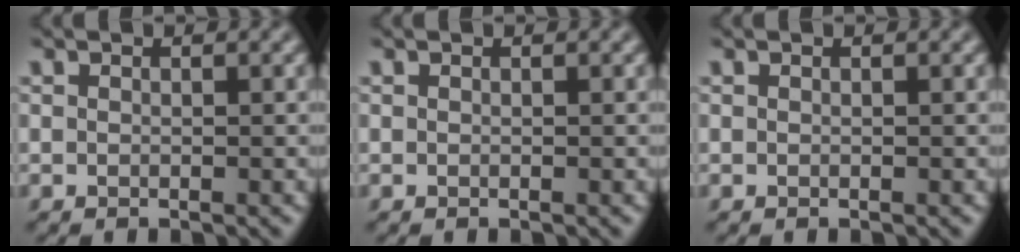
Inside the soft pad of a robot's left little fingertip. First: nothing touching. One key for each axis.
{"total": 0.0}
{"total": 0.0}